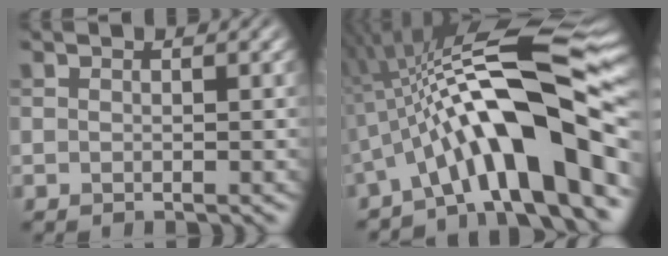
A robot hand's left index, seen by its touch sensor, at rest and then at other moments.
{"total": 13.7, "force": [-3.6, 3.2, 12.9], "torque": [-0.194, 0.026, -0.062]}